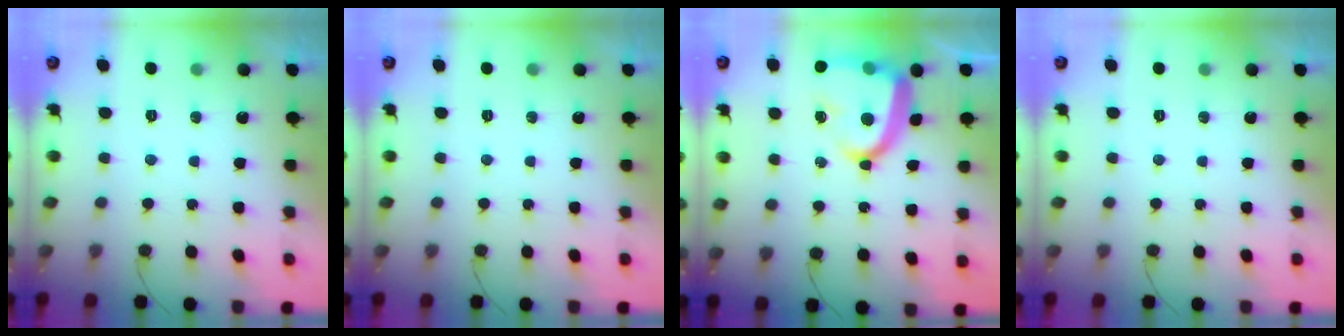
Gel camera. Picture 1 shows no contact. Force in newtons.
{"total": 0.0}
{"total": 17.0, "press": 16.9, "slide": 1.6}
{"total": 0.0}